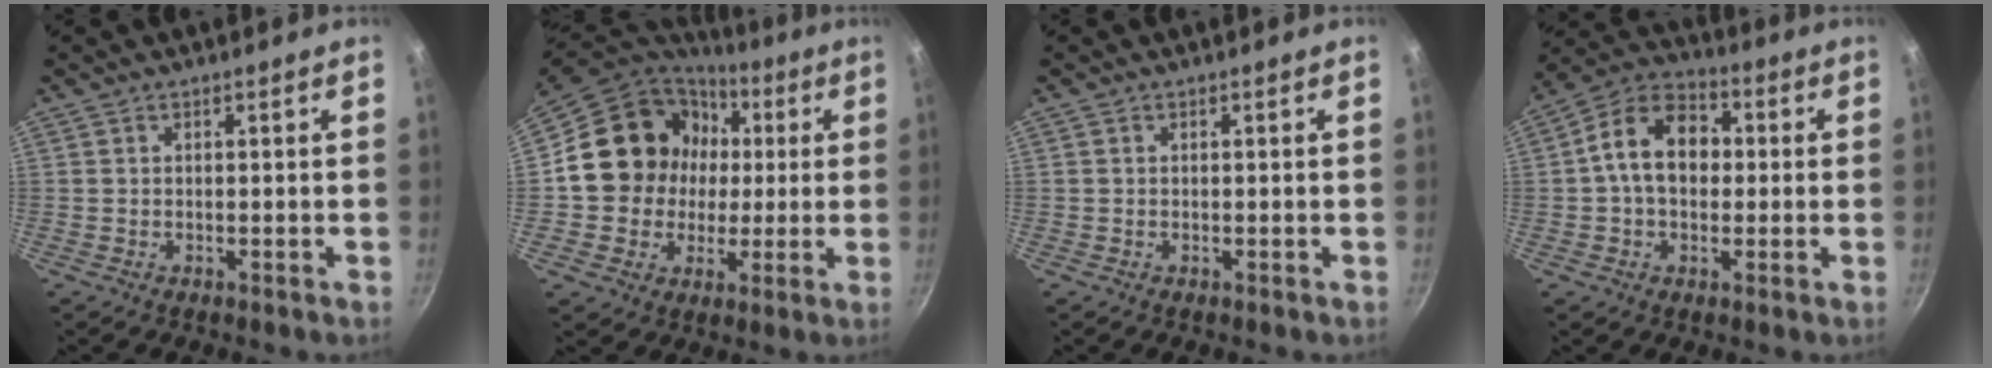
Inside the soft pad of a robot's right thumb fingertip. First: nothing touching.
{"total": 18.0, "force": [2.2, 16.4, 7.1], "torque": [-0.103, 0.026, 0.038]}
{"total": 0.0}
{"total": 12.4, "force": [0.8, 8.9, 8.6], "torque": [-0.108, 0.031, -0.007]}